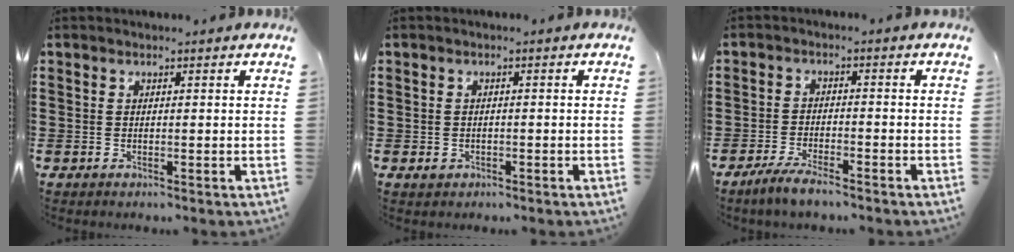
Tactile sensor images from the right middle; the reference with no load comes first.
{"total": 1.1, "force": [-0.6, 0.9, 0.4], "torque": [-0.008, 0.001, -0.013]}
{"total": 3.9, "force": [-3.3, 0.5, 1.9], "torque": [-0.044, -0.005, -0.068]}